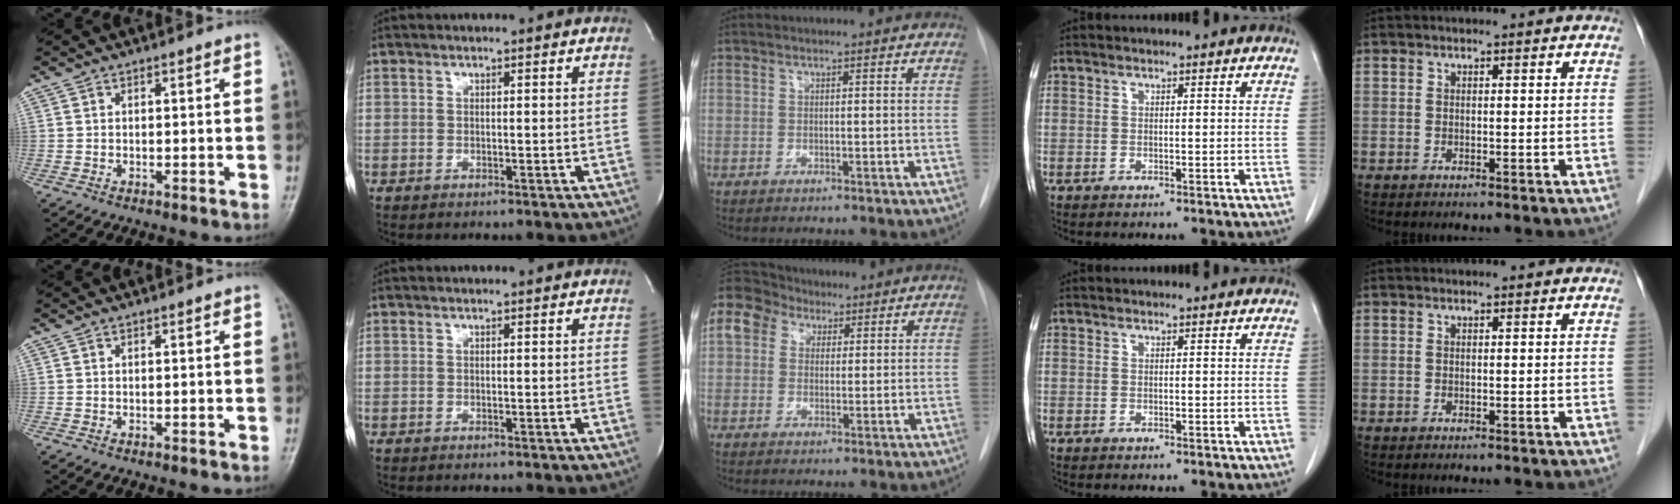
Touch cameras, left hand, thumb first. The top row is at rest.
{"middle": {"total": 18.2, "force": [8.7, 14.4, 6.9], "torque": [-0.234, 0.096, 0.172]}}